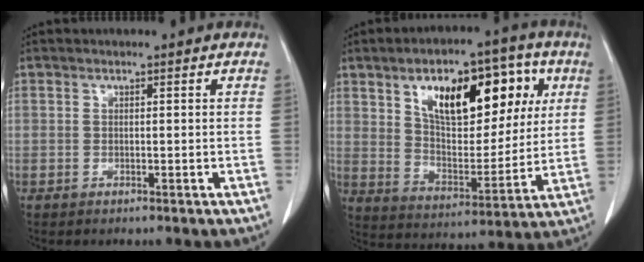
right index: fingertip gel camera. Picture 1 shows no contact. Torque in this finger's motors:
{"motor_torque": [1.18, 0.96, 0.57, 0.18]}